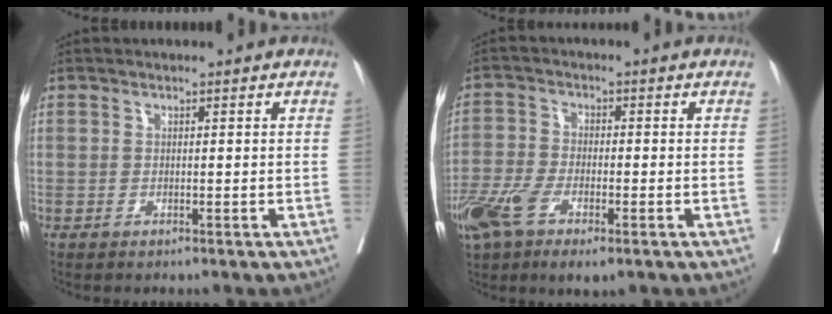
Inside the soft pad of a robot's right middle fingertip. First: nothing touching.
{"total": 10.6, "force": [-5.6, 3.9, 8.1], "torque": [-0.166, -0.016, -0.101]}